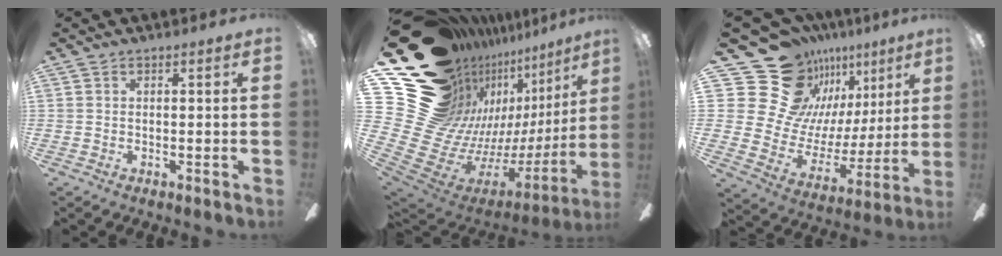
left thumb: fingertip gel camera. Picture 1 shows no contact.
{"total": 24.6, "force": [11.5, 16.0, 14.8], "torque": [-0.265, -0.147, 0.284]}
{"total": 22.7, "force": [14.6, 14.9, 9.0], "torque": [-0.175, -0.103, 0.293]}